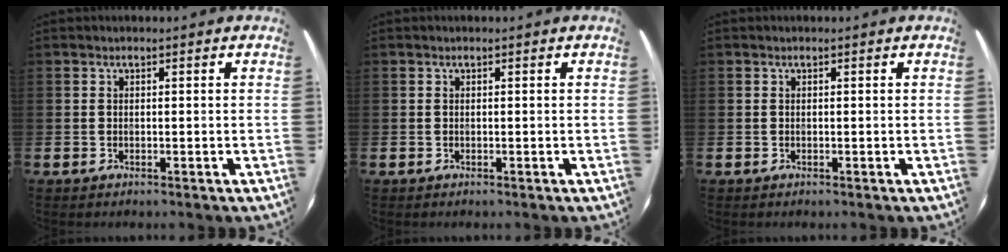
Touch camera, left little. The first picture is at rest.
{"total": 0.0}
{"total": 0.0}